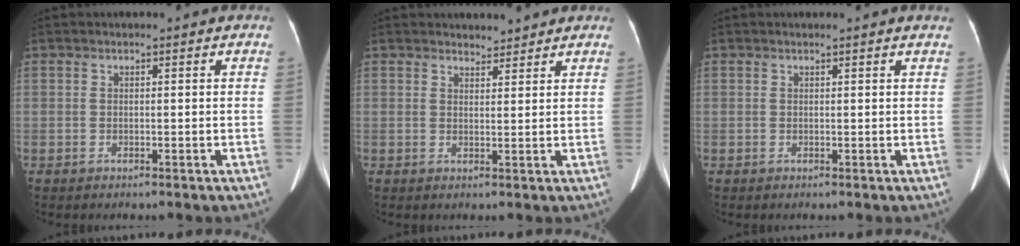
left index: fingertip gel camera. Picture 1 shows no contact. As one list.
[{"total": 2.2, "force": [2.1, 0.5, -0.1], "torque": [-0.005, 0.003, 0.032]}, {"total": 1.1, "force": [1.0, -0.2, 0.4], "torque": [-0.017, -0.002, 0.015]}]